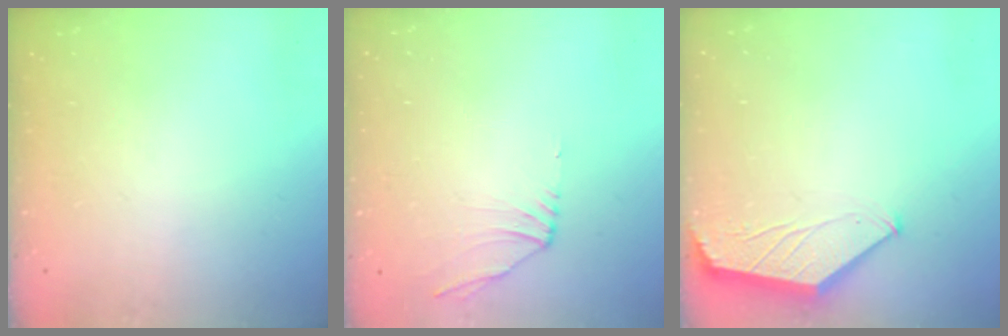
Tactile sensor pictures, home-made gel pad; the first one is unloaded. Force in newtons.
{"total": 2.3, "press": 2.3, "slide": 0.6}
{"total": 1.5, "press": 1.5, "slide": 0.4}